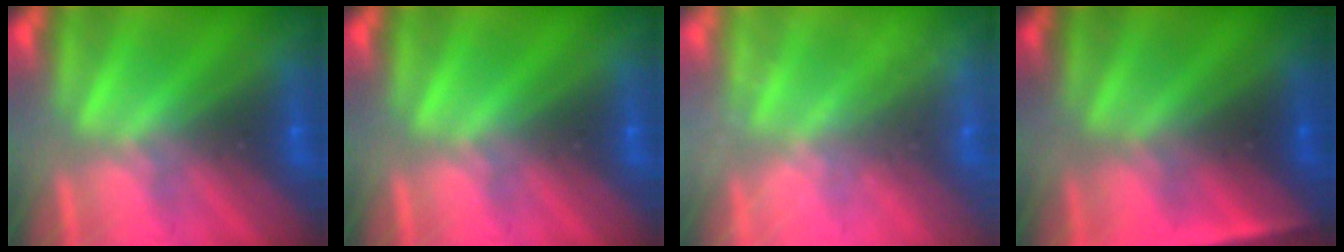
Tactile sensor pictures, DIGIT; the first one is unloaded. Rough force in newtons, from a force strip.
{"total": 0.0}
{"total": 2.5}
{"total": 4.7}